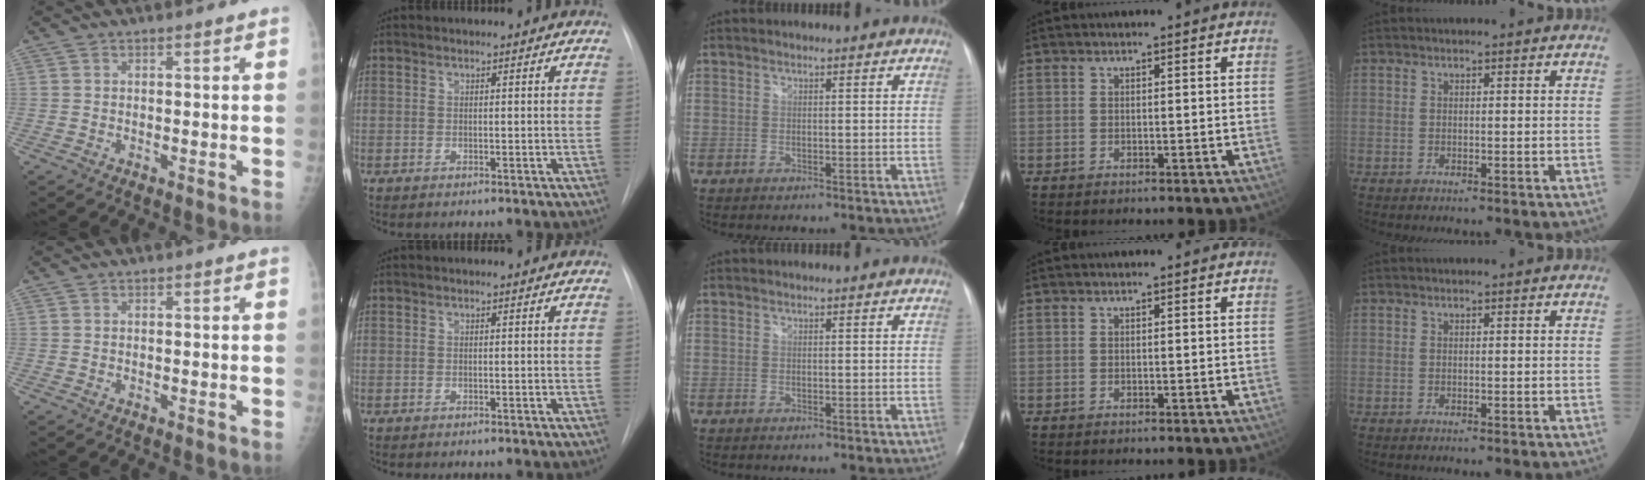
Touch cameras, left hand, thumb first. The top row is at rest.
{}